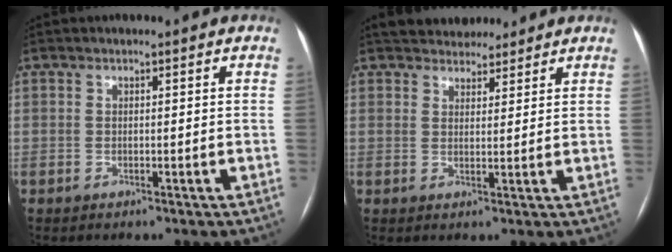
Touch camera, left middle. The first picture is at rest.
{"total": 8.1, "force": [7.1, 3.3, 1.9], "torque": [-0.015, 0.016, 0.104]}